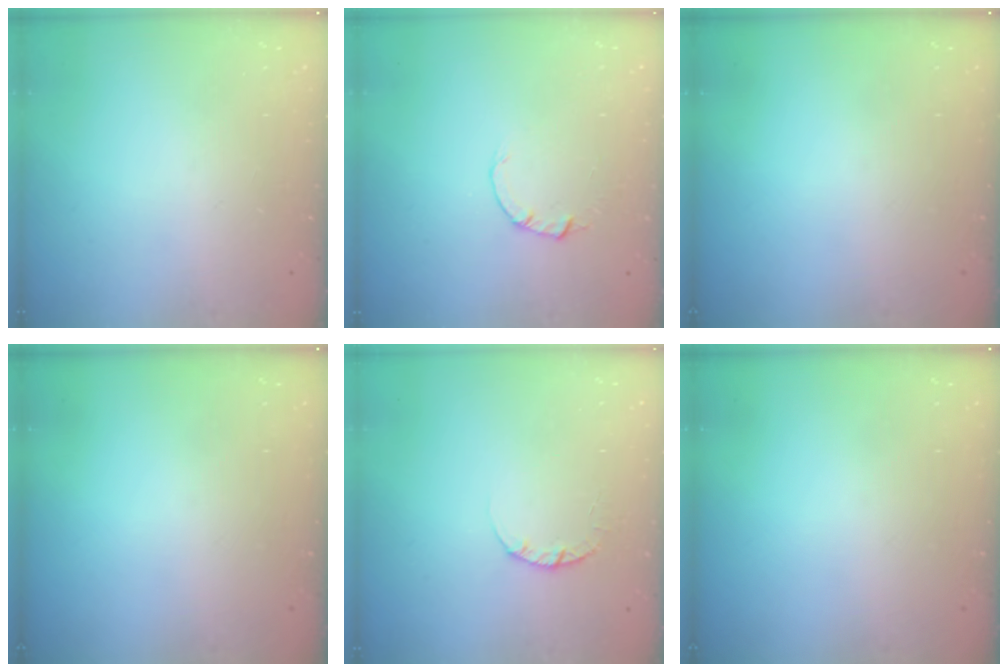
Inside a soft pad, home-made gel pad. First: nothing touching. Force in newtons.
{"total": 2.0, "press": 2.0, "slide": 0.3}
{"total": 0.0}
{"total": 0.0}
{"total": 2.4, "press": 2.4, "slide": 0.3}
{"total": 0.0}